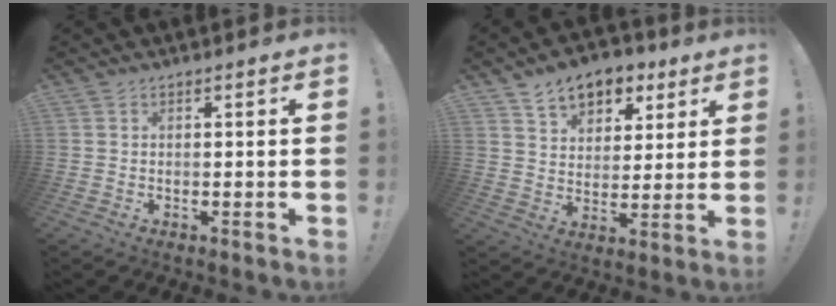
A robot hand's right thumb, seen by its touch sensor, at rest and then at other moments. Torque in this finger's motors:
{"motor_torque": [-0.02, 0.23, 0.15, 0.07, 0.01]}